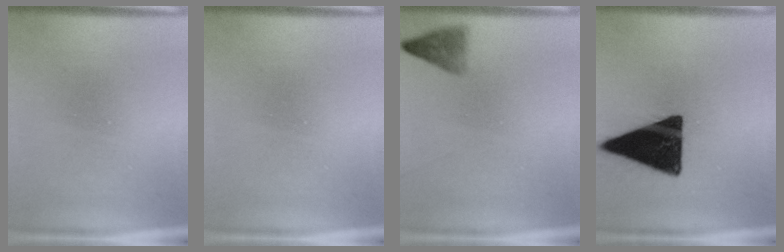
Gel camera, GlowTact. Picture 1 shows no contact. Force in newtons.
{"total": 0.0}
{"total": 2.0}
{"total": 17.6}